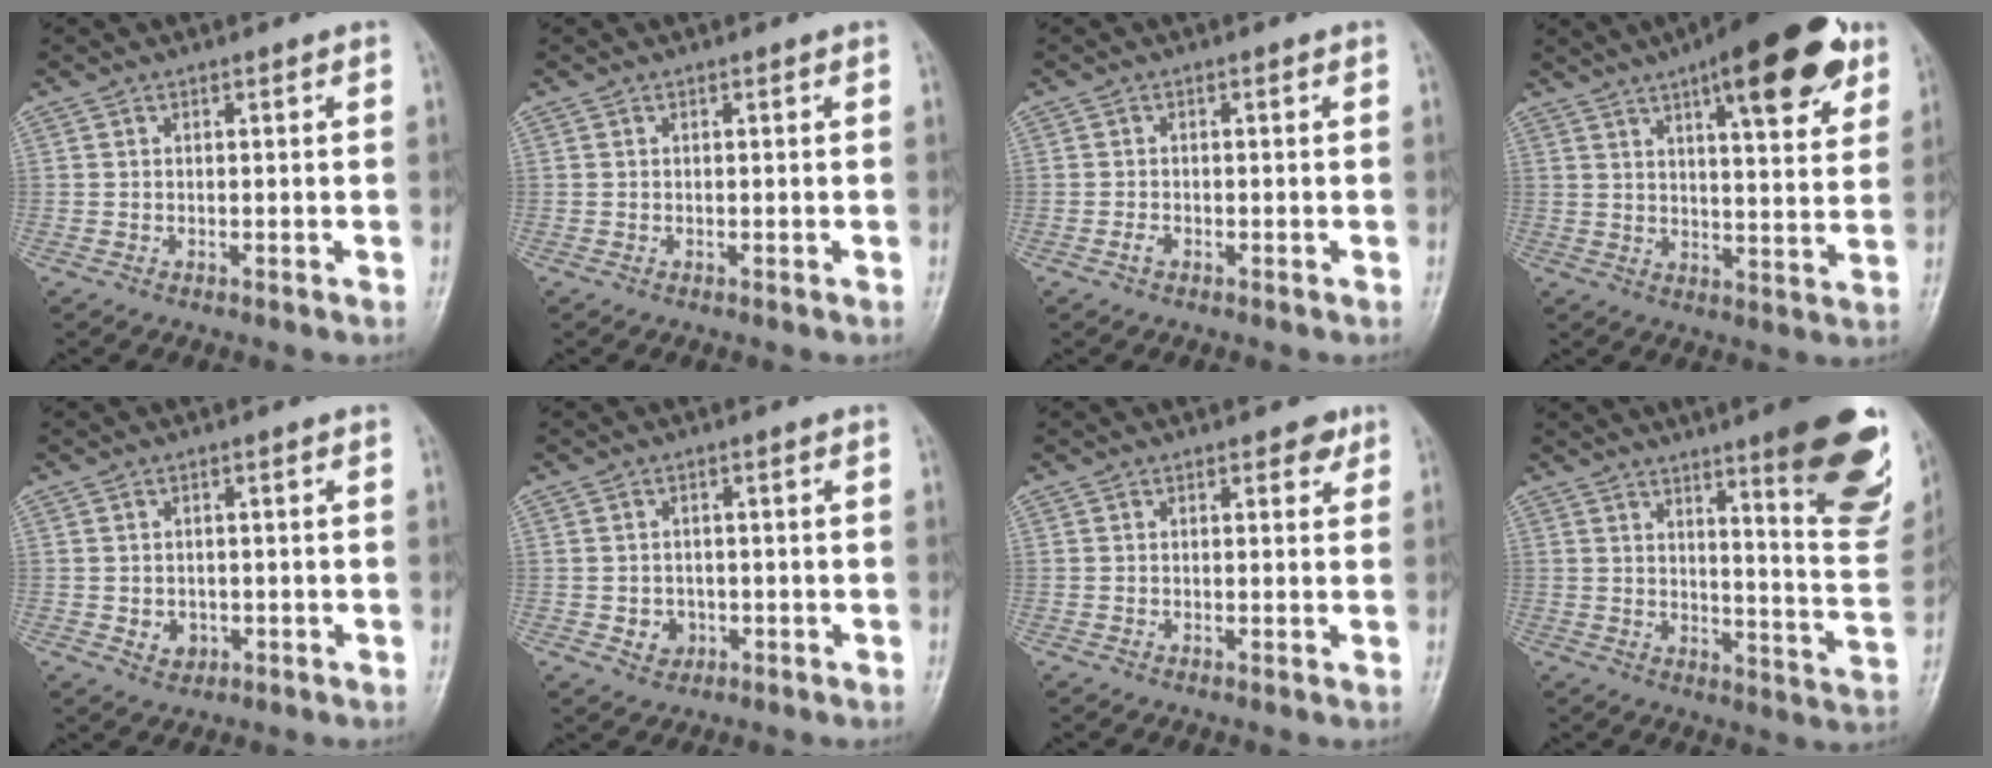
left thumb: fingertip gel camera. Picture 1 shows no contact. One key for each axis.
{"total": 0.0}
{"total": 1.1, "fx": -0.6, "fy": 0.6, "fz": 0.6, "tx": -0.013, "ty": 0.001, "tz": -0.013}
{"total": 18.3, "fx": 10.1, "fy": 5.5, "fz": 14.3, "tx": -0.170, "ty": -0.033, "tz": 0.139}
{"total": 2.8, "fx": -0.5, "fy": 2.4, "fz": 1.4, "tx": -0.011, "ty": 0.001, "tz": 0.001}
{"total": 3.1, "fx": -0.7, "fy": 2.8, "fz": 1.2, "tx": -0.005, "ty": 0.004, "tz": -0.004}
{"total": 2.1, "fx": 1.3, "fy": 1.2, "fz": 1.2, "tx": -0.002, "ty": -0.005, "tz": 0.014}
{"total": 20.3, "fx": 11.5, "fy": 3.7, "fz": 16.4, "tx": -0.171, "ty": -0.071, "tz": 0.155}